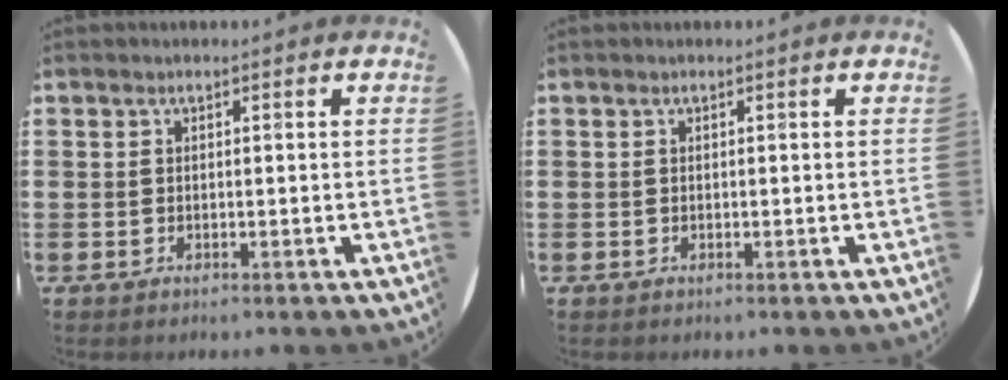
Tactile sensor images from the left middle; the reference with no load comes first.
{"total": 0.0}